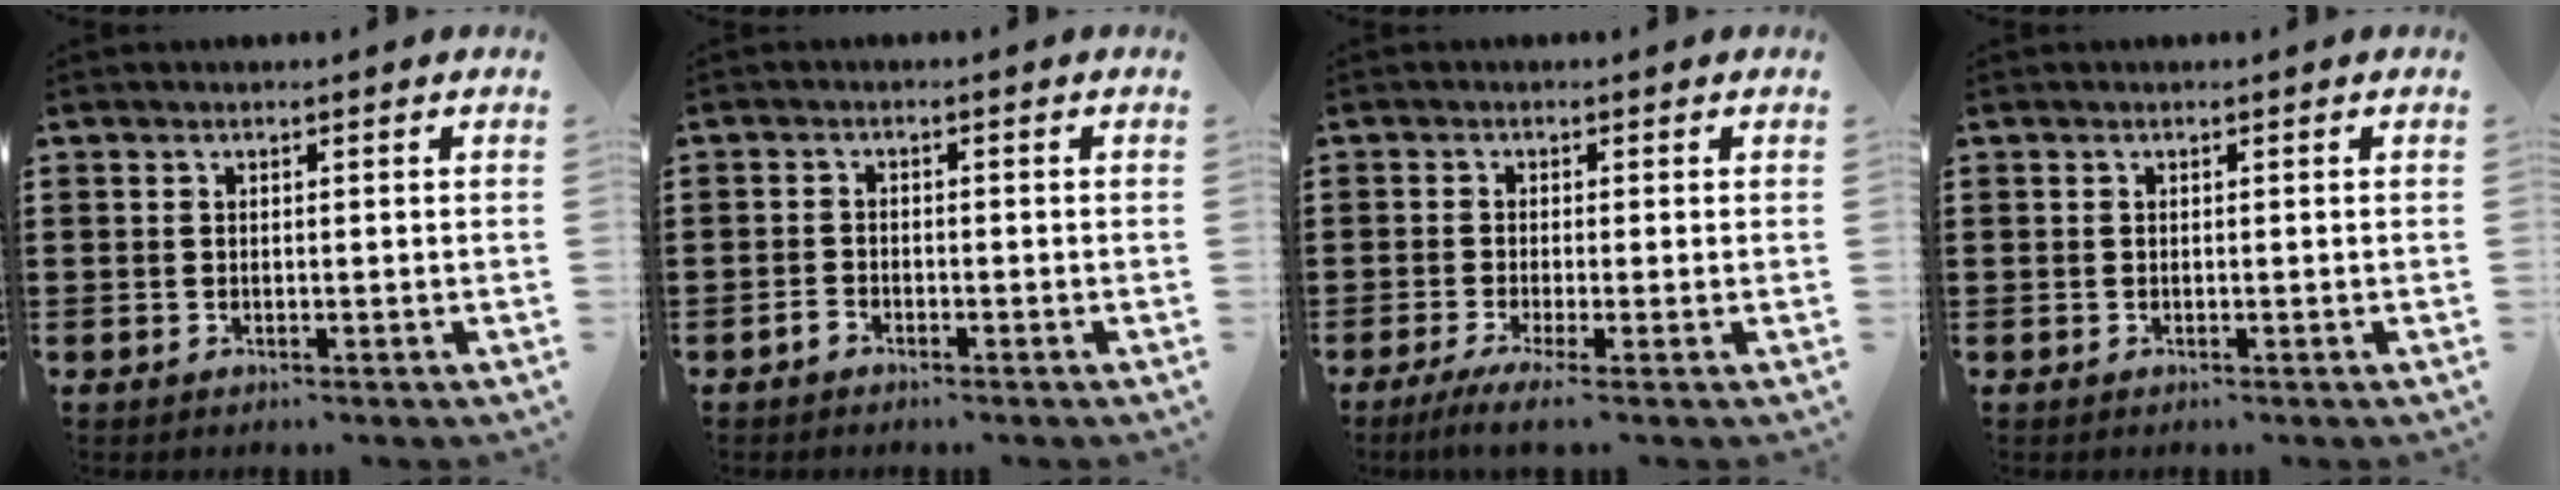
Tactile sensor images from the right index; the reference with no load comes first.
{"total": 1.4, "force": [-1.2, 0.6, 0.4], "torque": [-0.011, -0.001, -0.023]}
{"total": 2.6, "force": [-1.6, -0.2, 2.0], "torque": [-0.049, -0.013, -0.032]}
{"total": 0.0}